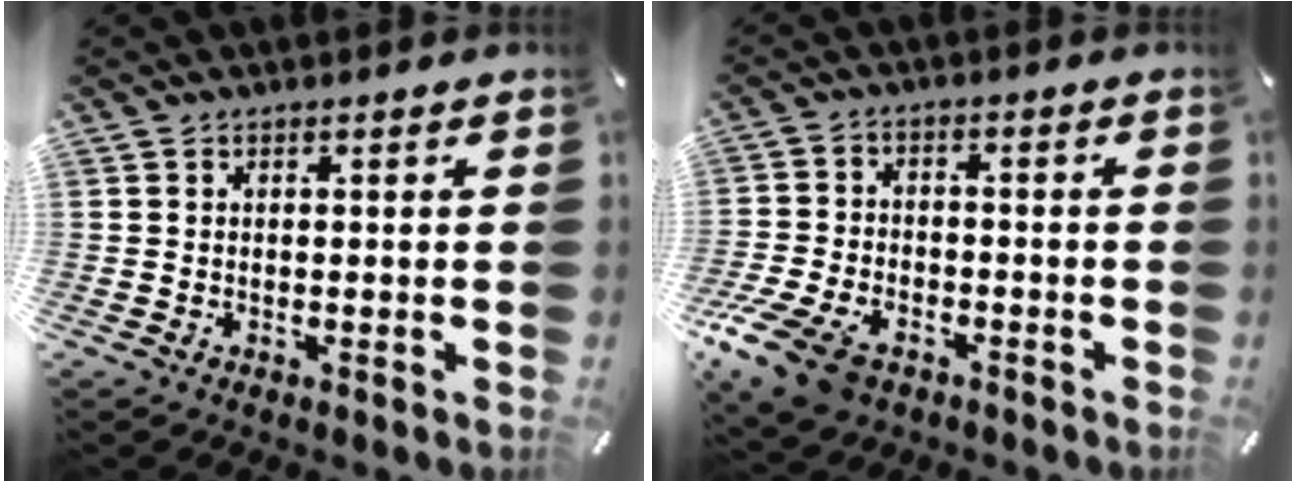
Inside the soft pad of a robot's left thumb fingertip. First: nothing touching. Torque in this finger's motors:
{"motor_torque": [0.28, 2.39, 0.89, 0.61, 0.35]}